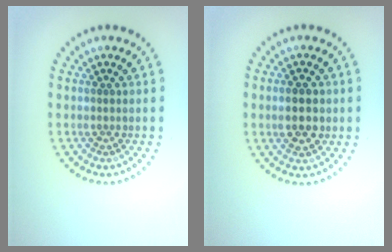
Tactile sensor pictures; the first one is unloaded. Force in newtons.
{"total": 3.7, "press": 3.7, "slide": 0.0}